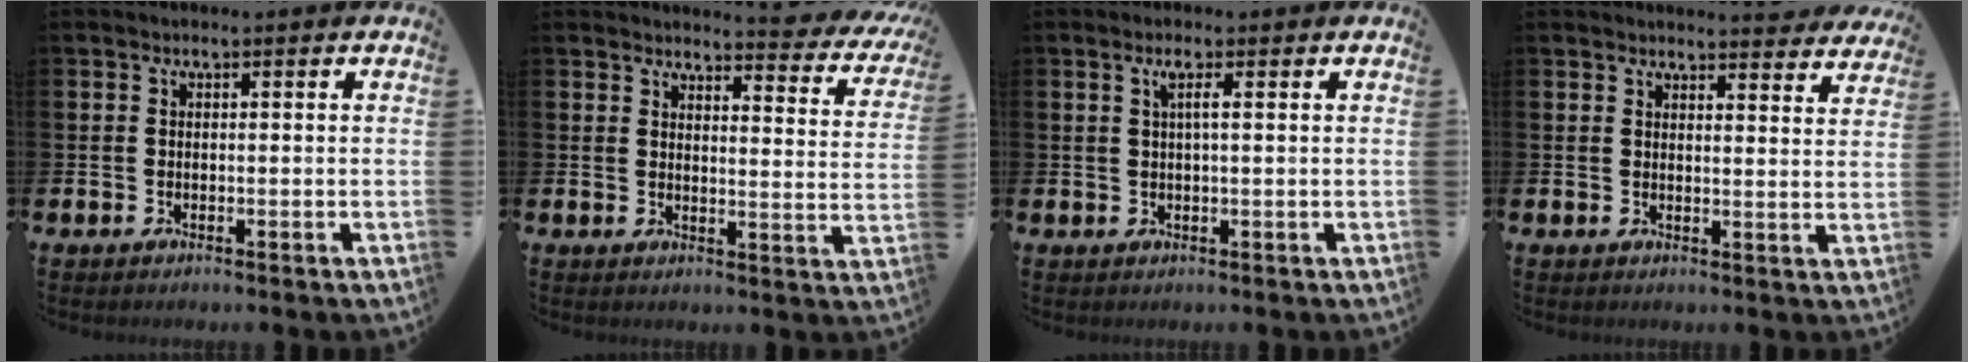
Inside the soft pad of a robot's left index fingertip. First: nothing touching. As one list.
[{"total": 3.6, "force": [3.6, 0.4, 0.6], "torque": [-0.004, -0.033, 0.056]}, {"total": 1.6, "force": [0.7, 0.3, 1.4], "torque": [-0.025, 0.001, 0.010]}, {"total": 3.5, "force": [3.5, 0.1, -0.1], "torque": [0.014, -0.028, 0.061]}]